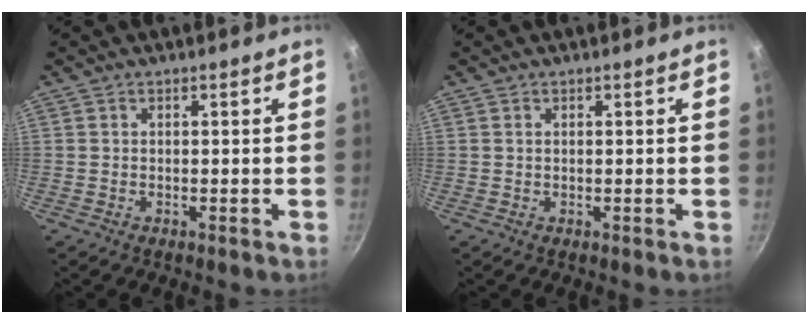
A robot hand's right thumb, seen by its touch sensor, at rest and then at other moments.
{"total": 0.0}